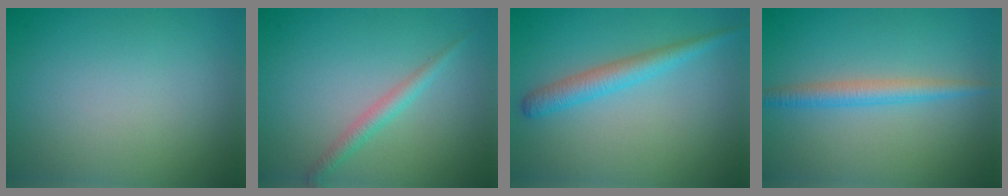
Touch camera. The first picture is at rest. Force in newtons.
{"total": 1.8, "press": 1.8, "slide": 0.0}
{"total": 2.8, "press": 2.8, "slide": 0.1}
{"total": 2.5, "press": 2.5, "slide": 0.0}